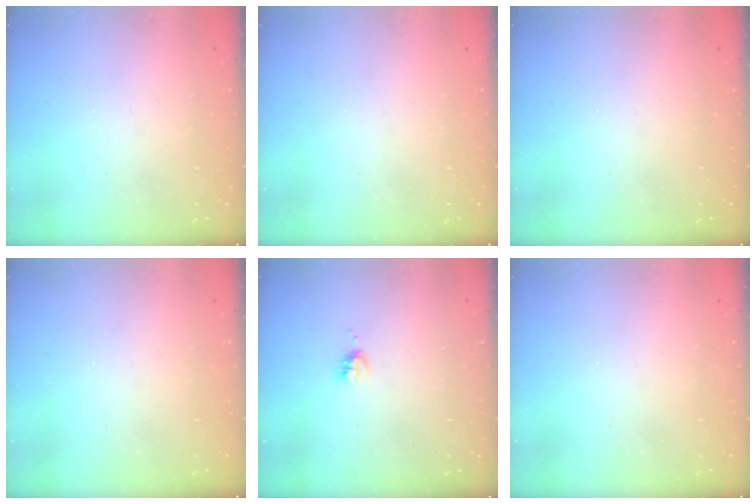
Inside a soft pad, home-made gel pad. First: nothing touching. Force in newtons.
{"total": 0.0}
{"total": 0.0}
{"total": 0.0}
{"total": 2.9, "press": 2.9, "slide": 0.3}
{"total": 0.0}